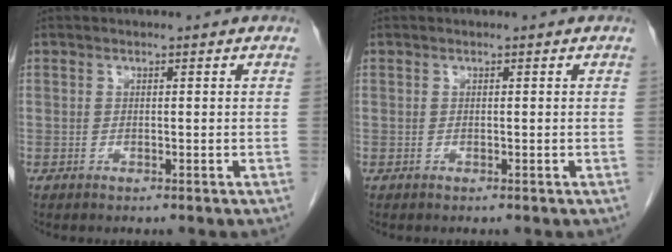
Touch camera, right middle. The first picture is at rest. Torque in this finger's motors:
{"motor_torque": [0.05, 0.16, -0.03, 0.00]}